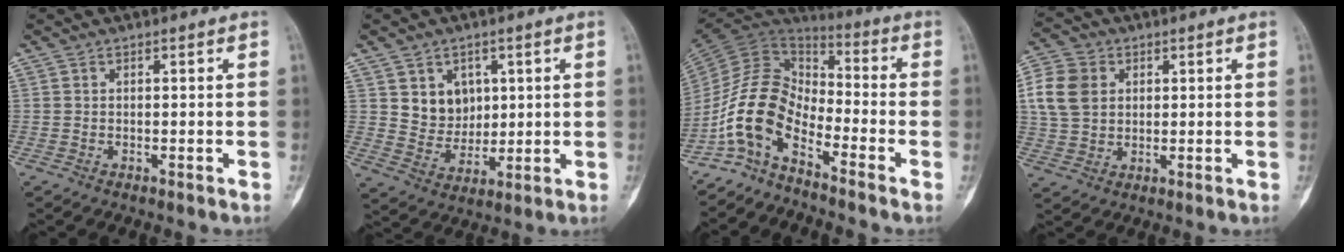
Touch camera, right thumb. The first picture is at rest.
{"total": 7.7, "force": [2.5, 6.4, 3.3], "torque": [-0.023, -0.017, 0.054]}
{"total": 11.3, "force": [-6.7, 5.7, 7.1], "torque": [-0.131, 0.081, -0.148]}
{"total": 9.9, "force": [2.3, 7.9, 5.6], "torque": [-0.103, 0.004, 0.043]}